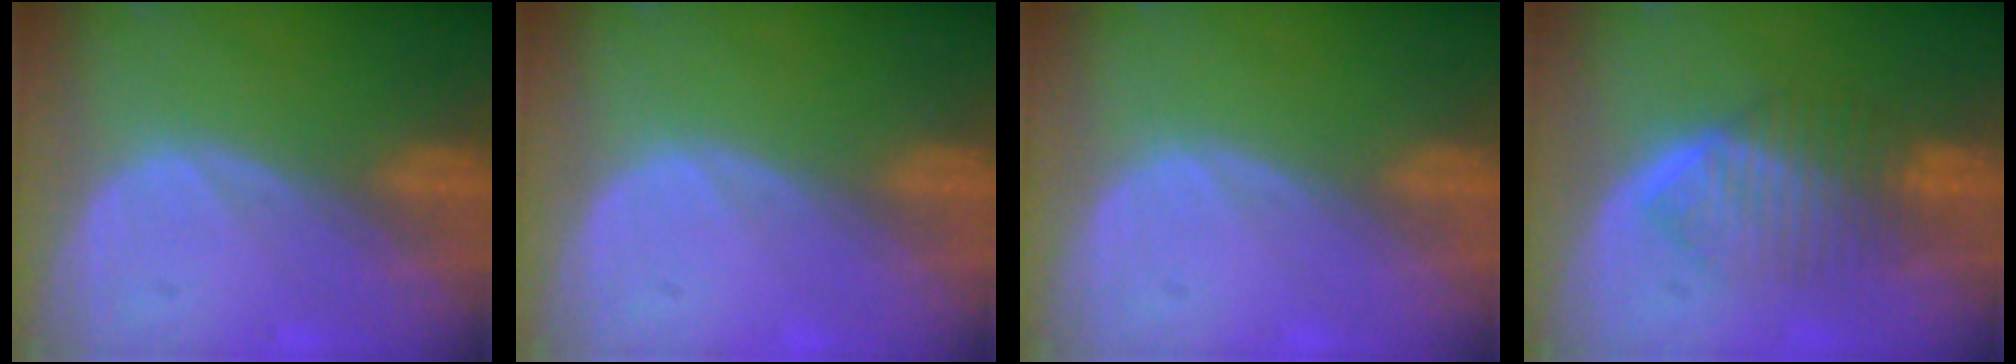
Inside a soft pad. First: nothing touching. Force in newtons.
{"total": 0.0}
{"total": 0.0}
{"total": 6.4, "press": 6.4, "slide": 0.9}